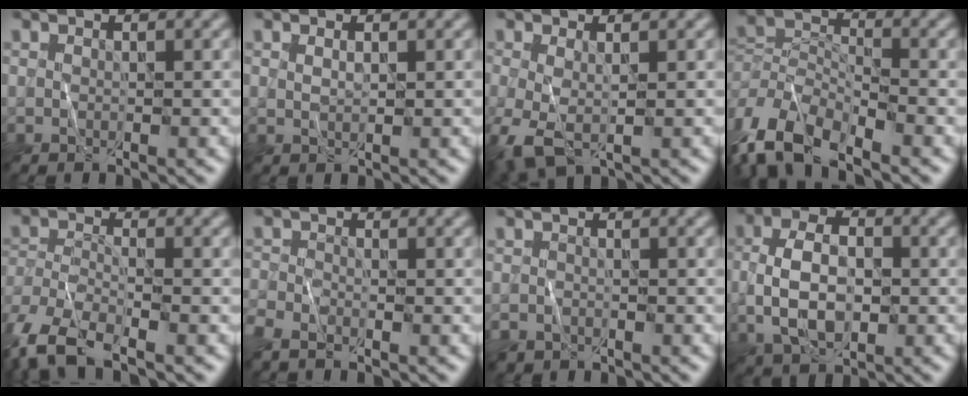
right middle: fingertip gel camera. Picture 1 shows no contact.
{"total": 0.7, "force": [0.4, 0.2, 0.6], "torque": [-0.015, -0.001, 0.011]}
{"total": 4.0, "force": [-0.9, 2.1, 3.3], "torque": [-0.085, -0.011, -0.016]}
{"total": 8.9, "force": [-5.5, 4.3, 5.5], "torque": [-0.112, -0.007, -0.118]}
{"total": 8.4, "force": [-5.6, 3.5, 5.2], "torque": [-0.114, -0.026, -0.110]}
{"total": 2.6, "force": [-2.0, 0.9, 1.2], "torque": [-0.028, -0.009, -0.053]}
{"total": 1.7, "force": [-1.3, 1.0, 0.3], "torque": [-0.007, -0.003, -0.026]}
{"total": 6.0, "force": [-1.0, 3.5, 4.8], "torque": [-0.097, 0.004, -0.023]}